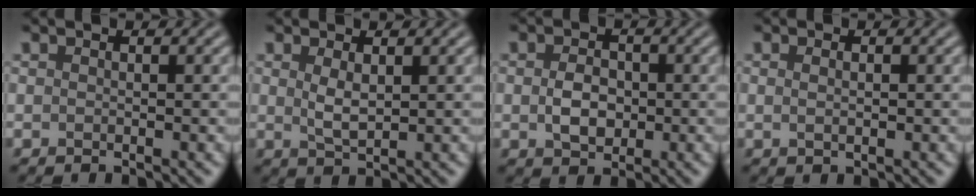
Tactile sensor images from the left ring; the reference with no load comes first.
{"total": 1.8, "force": [0.6, 0.7, 1.6], "torque": [-0.036, -0.002, 0.016]}
{"total": 3.0, "force": [-0.2, 2.2, 2.1], "torque": [-0.041, 0.000, -0.008]}
{"total": 1.2, "force": [0.3, 0.6, 1.0], "torque": [-0.015, 0.001, 0.000]}